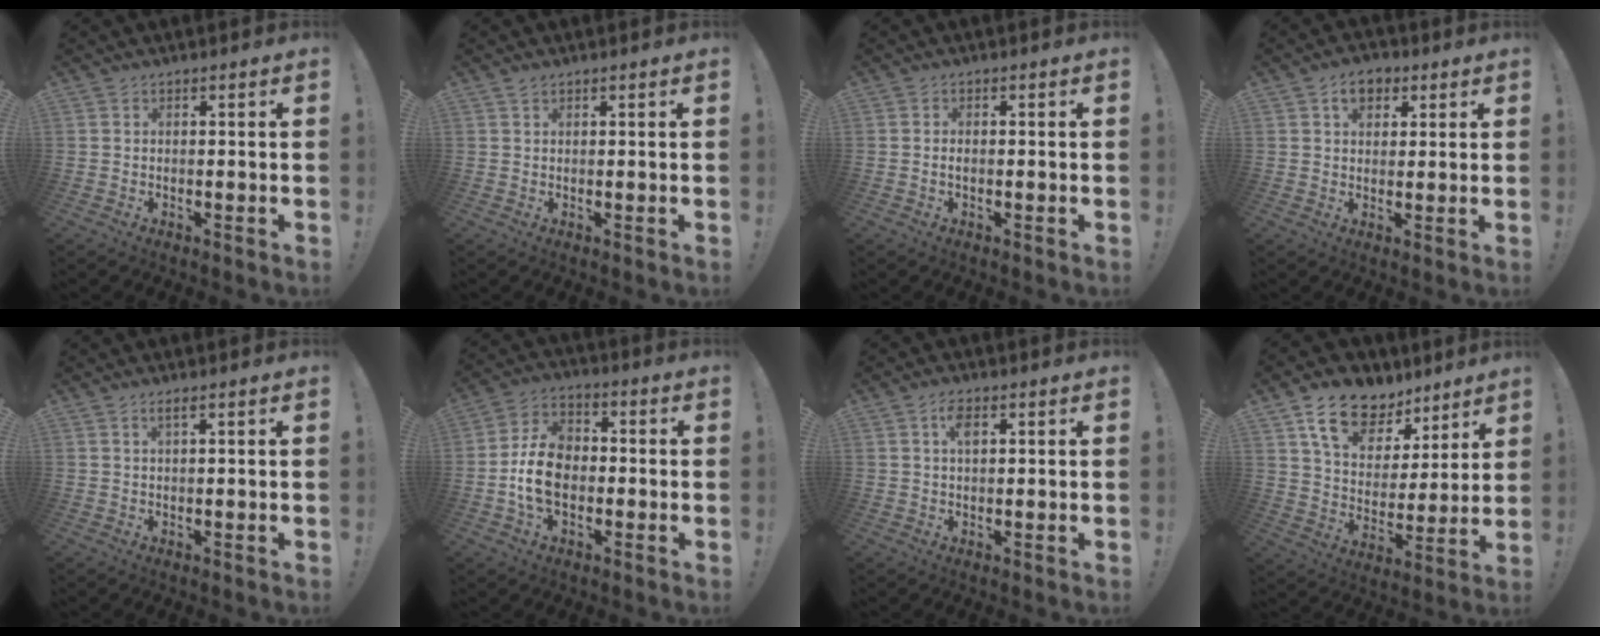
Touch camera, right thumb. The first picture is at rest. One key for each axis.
{"total": 1.0, "fx": 0.8, "fy": 0.5, "fz": 0.3, "tx": -0.004, "ty": -0.001, "tz": 0.015}
{"total": 0.9, "fx": -0.3, "fy": 0.5, "fz": 0.7, "tx": -0.015, "ty": 0.004, "tz": -0.005}
{"total": 6.2, "fx": 2.7, "fy": 4.5, "fz": 3.3, "tx": -0.052, "ty": 0.005, "tz": 0.049}
{"total": 1.6, "fx": 0.7, "fy": 0.0, "fz": 1.4, "tx": -0.025, "ty": -0.002, "tz": 0.010}
{"total": 12.5, "fx": -2.4, "fy": 8.9, "fz": 8.5, "tx": -0.156, "ty": 0.015, "tz": -0.043}
{"total": 3.9, "fx": 1.4, "fy": 1.9, "fz": 3.0, "tx": -0.056, "ty": 0.003, "tz": 0.022}
{"total": 15.5, "fx": 10.5, "fy": 9.1, "fz": 7.0, "tx": -0.122, "ty": -0.058, "tz": 0.193}